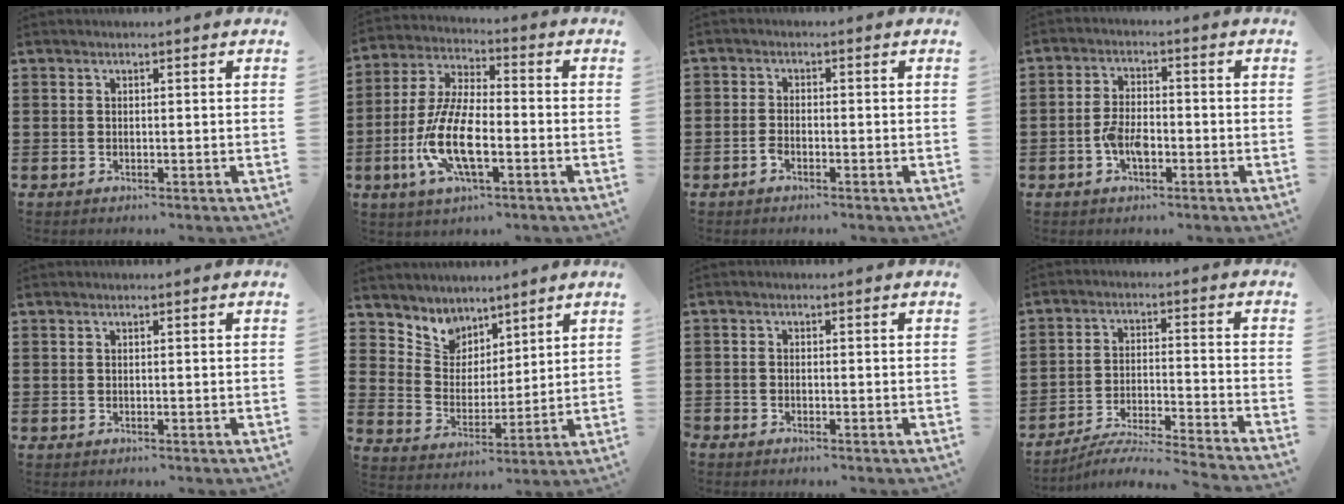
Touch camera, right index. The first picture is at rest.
{"total": 11.3, "force": [-3.6, 4.2, 9.9], "torque": [-0.230, -0.013, -0.072]}
{"total": 1.6, "force": [-1.0, 0.7, 0.9], "torque": [-0.034, -0.006, -0.024]}
{"total": 4.6, "force": [-1.6, 2.2, 3.7], "torque": [-0.085, 0.000, -0.033]}
{"total": 0.0}
{"total": 5.3, "force": [4.4, 2.9, -0.6], "torque": [-0.025, -0.026, 0.080]}
{"total": 0.9, "force": [-0.8, 0.3, 0.1], "torque": [-0.002, 0.002, -0.018]}
{"total": 4.6, "force": [-4.4, -0.6, 1.3], "torque": [-0.040, -0.019, -0.095]}